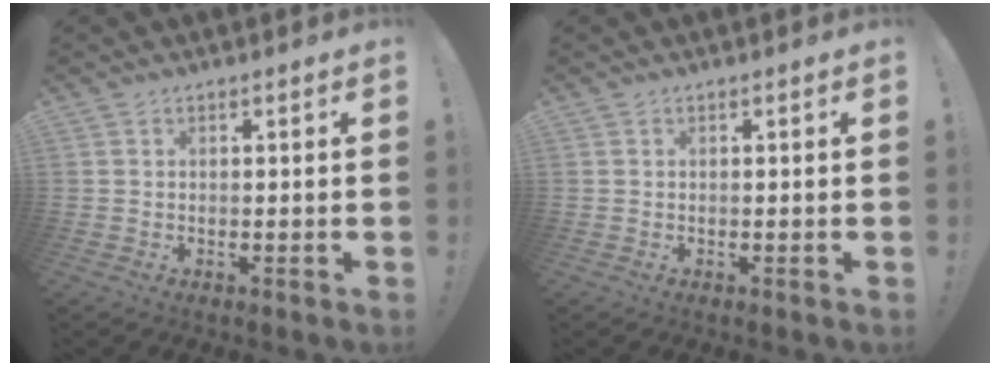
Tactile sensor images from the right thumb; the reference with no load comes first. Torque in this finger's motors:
{"motor_torque": [-0.10, 0.10, -0.01, 0.01, 0.01]}